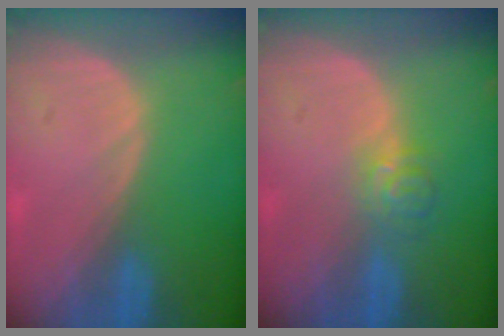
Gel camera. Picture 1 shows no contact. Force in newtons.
{"total": 3.6, "press": 3.5, "slide": 1.0}